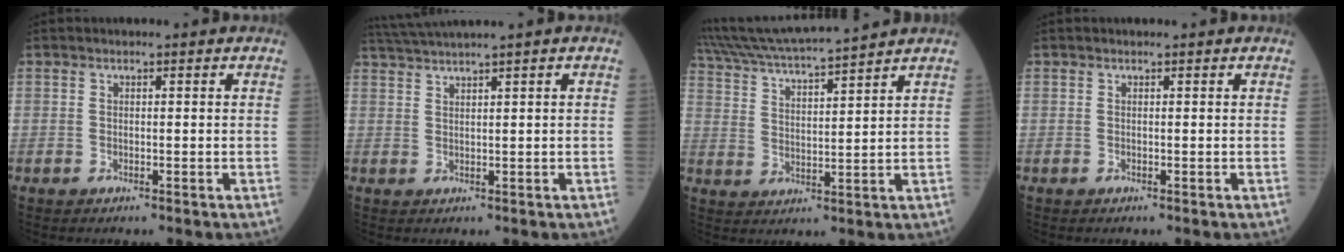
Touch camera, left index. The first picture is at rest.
{"total": 4.4, "force": [3.6, -1.6, 2.1], "torque": [-0.051, 0.012, 0.076]}
{"total": 14.1, "force": [13.0, -1.2, 5.3], "torque": [-0.112, 0.014, 0.219]}
{"total": 0.0}